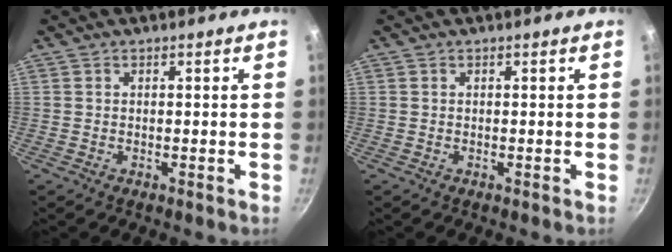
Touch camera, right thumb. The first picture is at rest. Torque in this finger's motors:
{"motor_torque": [-0.16, -0.16, 0.28, 0.28, 0.00]}